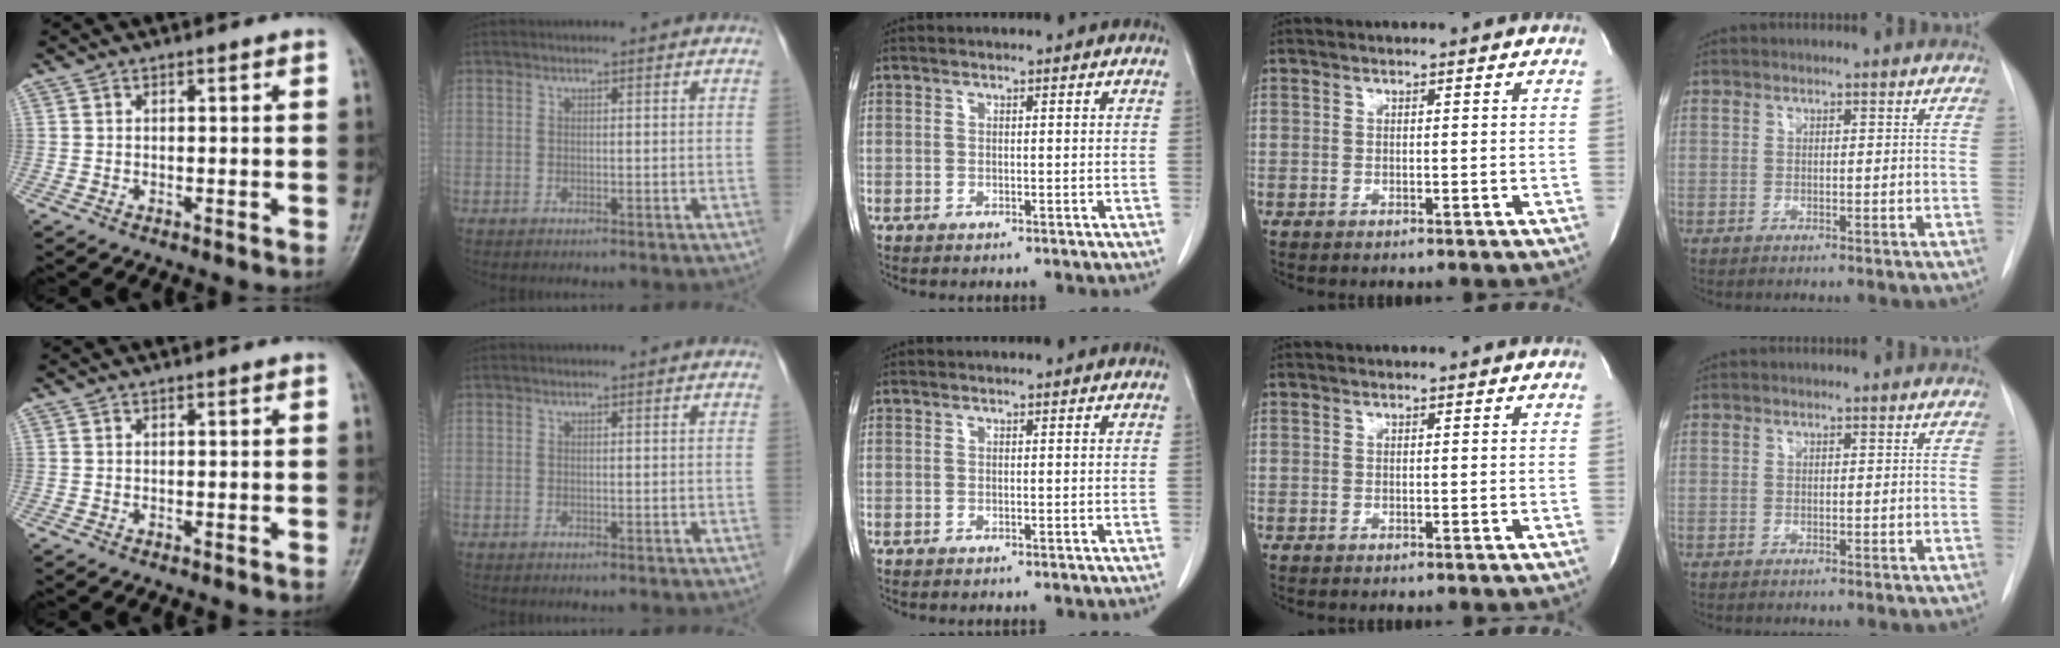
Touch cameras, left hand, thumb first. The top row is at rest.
{}